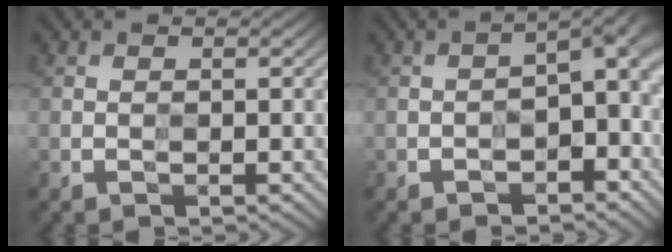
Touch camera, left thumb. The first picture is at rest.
{"total": 6.6, "force": [-2.7, 3.4, 5.0], "torque": [-0.065, -0.005, -0.045]}